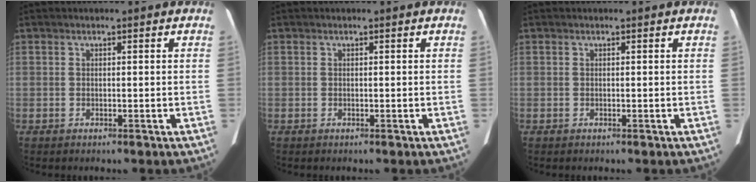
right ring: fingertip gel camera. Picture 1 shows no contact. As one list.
[{"total": 0.0}, {"total": 0.0}]